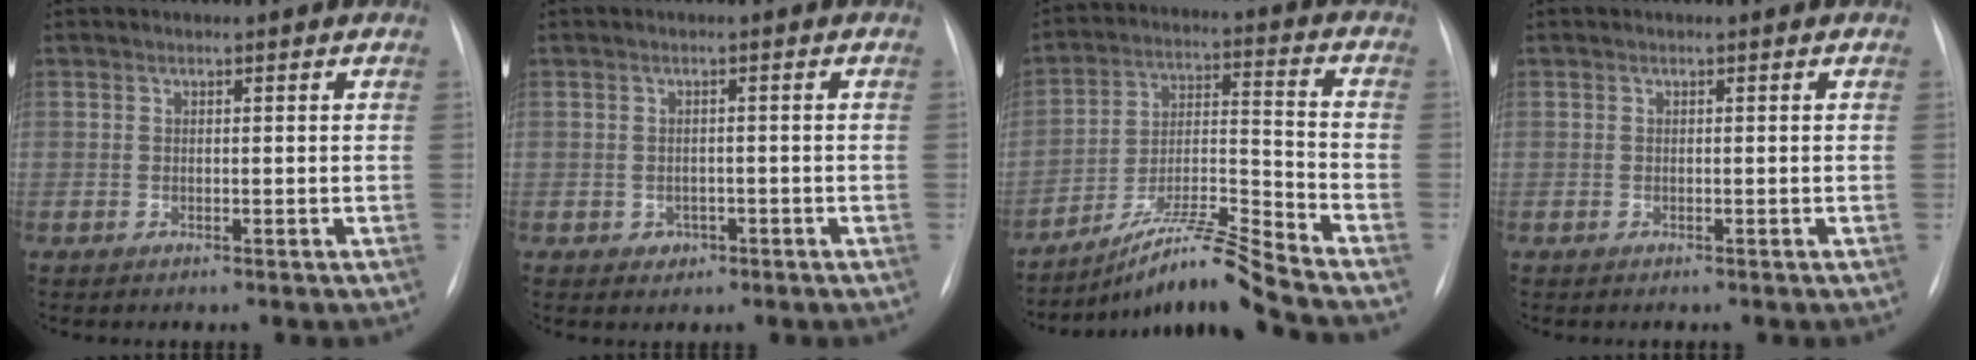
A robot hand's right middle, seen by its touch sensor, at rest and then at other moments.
{"total": 1.8, "force": [-0.8, 1.5, 0.5], "torque": [-0.004, 0.006, -0.007]}
{"total": 12.2, "force": [-10.7, -2.4, 5.3], "torque": [-0.095, 0.002, -0.190]}
{"total": 0.0}